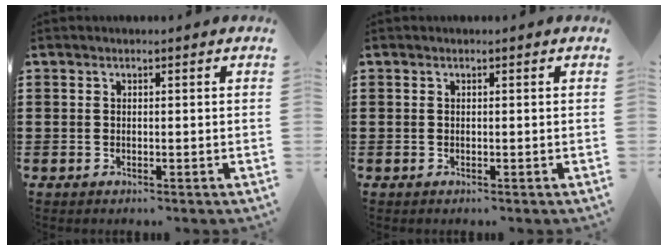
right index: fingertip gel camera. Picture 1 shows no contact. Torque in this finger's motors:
{"motor_torque": [-0.19, 0.19, 0.00, -0.01]}